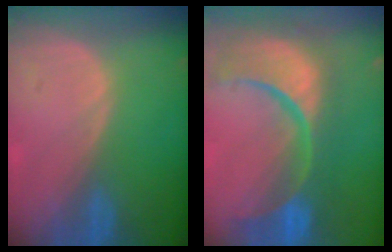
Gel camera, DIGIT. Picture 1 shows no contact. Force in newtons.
{"total": 14.9, "press": 11.8, "slide": 9.1}